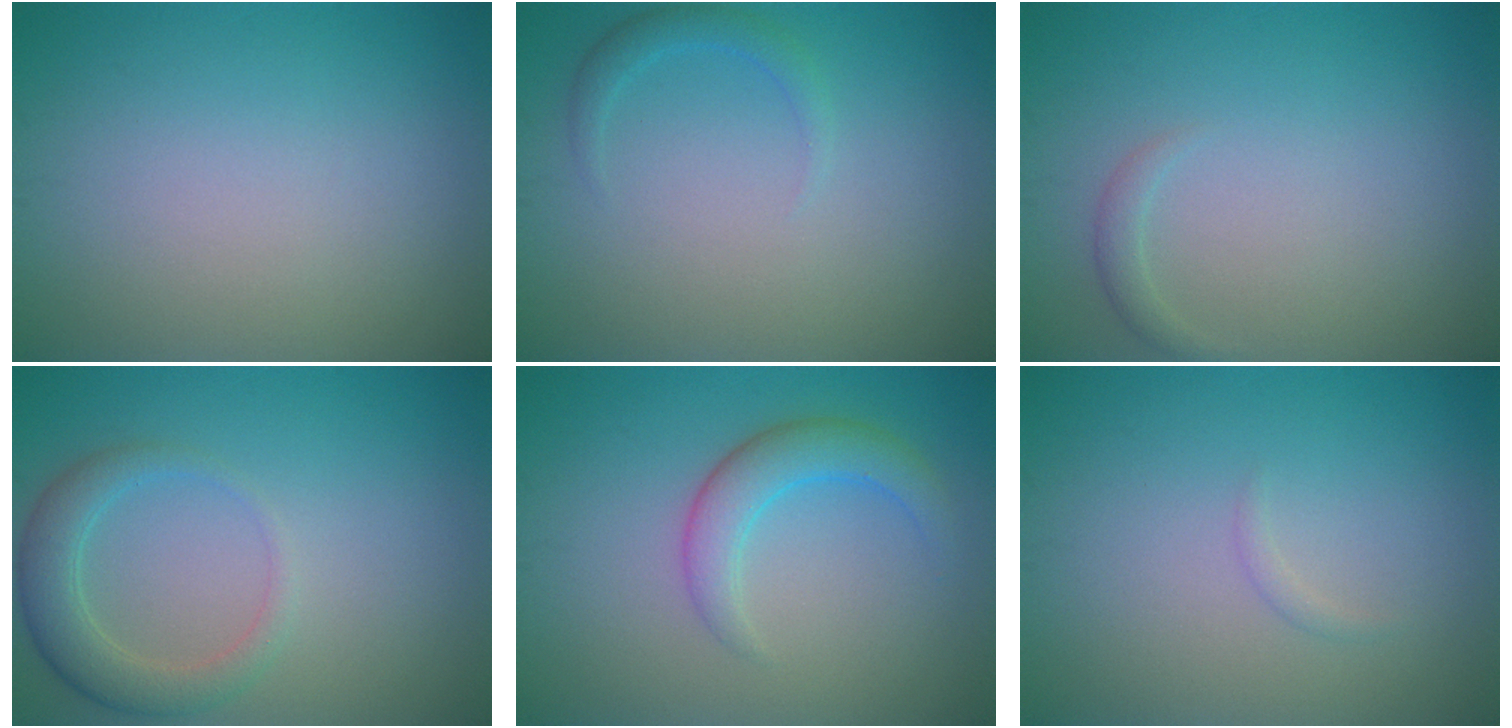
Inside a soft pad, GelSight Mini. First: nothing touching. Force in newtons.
{"total": 1.4, "press": 1.4, "slide": 0.1}
{"total": 1.0, "press": 1.0, "slide": 0.0}
{"total": 2.4, "press": 2.4, "slide": 0.4}
{"total": 3.3, "press": 3.3, "slide": 0.1}
{"total": 0.6, "press": 0.6, "slide": 0.0}